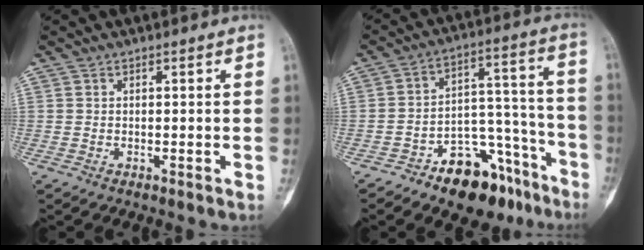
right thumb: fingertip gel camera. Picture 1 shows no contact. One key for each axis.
{"total": 15.8, "fx": -10.6, "fy": 8.1, "fz": 8.5, "tx": -0.077, "ty": 0.102, "tz": -0.160}